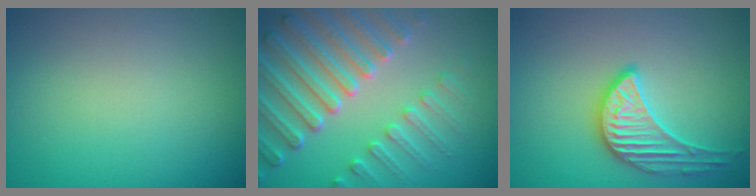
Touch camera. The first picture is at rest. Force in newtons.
{"total": 7.4, "press": 5.7, "slide": 4.7}
{"total": 3.3, "press": 3.2, "slide": 0.9}